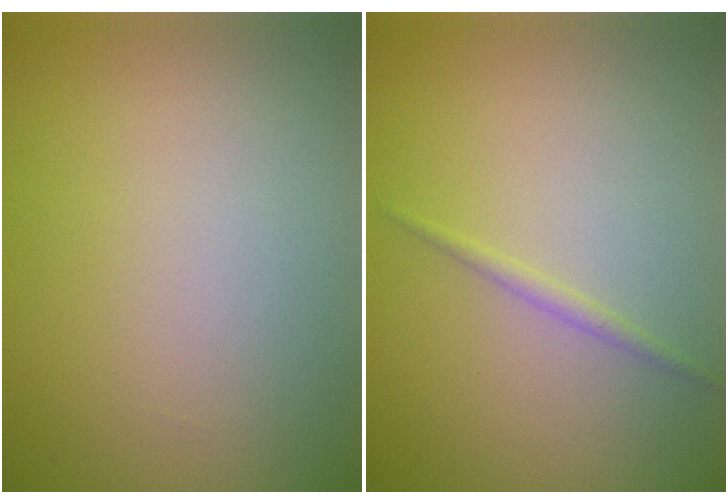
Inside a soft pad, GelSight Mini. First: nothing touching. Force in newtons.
{"total": 0.9, "press": 0.9, "slide": 0.0}